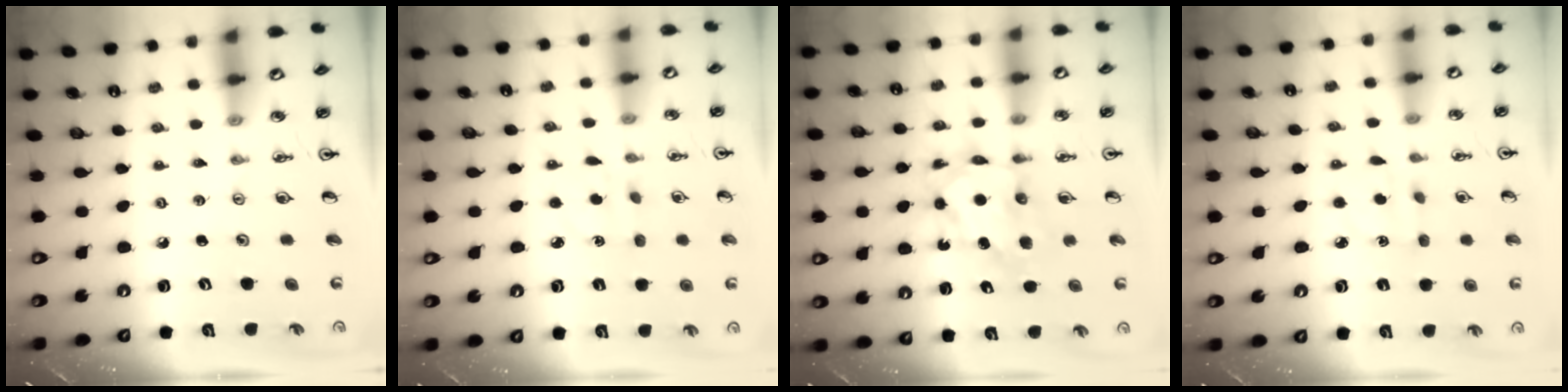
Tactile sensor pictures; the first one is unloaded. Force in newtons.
{"total": 2.6, "press": 2.6, "slide": 0.5}
{"total": 6.9, "press": 6.9, "slide": 0.4}
{"total": 3.6, "press": 3.6, "slide": 0.5}